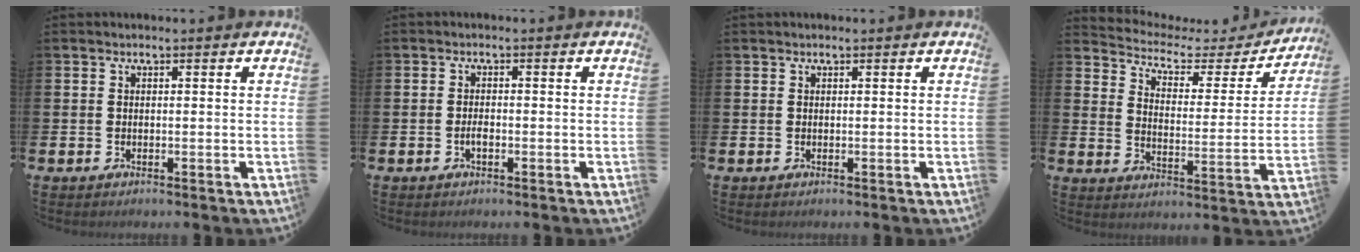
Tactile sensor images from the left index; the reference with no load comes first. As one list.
[{"total": 1.4, "force": [-0.7, 0.5, 1.1], "torque": [-0.028, 0.003, -0.012]}, {"total": 0.0}, {"total": 4.6, "force": [3.7, 2.3, 1.5], "torque": [-0.048, -0.030, 0.050]}]